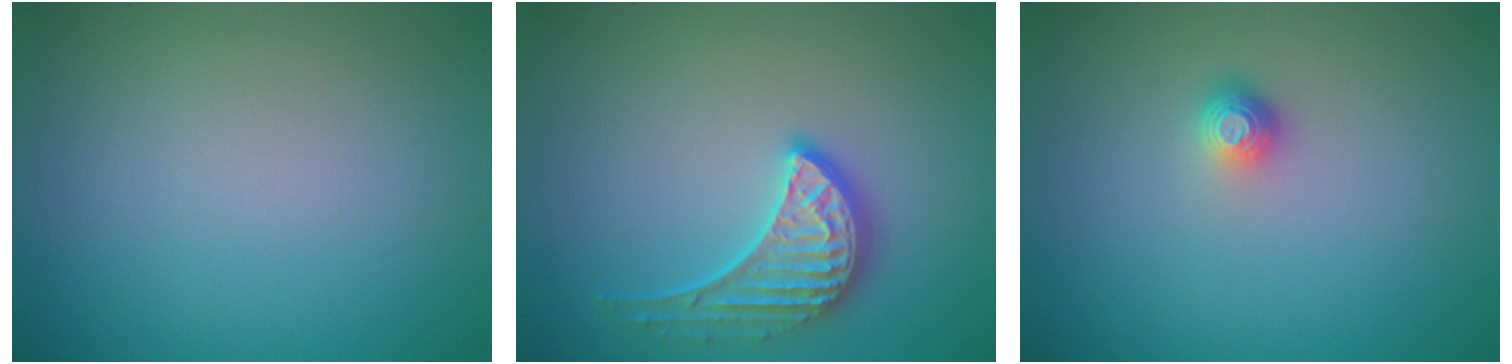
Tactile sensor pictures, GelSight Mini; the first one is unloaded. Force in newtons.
{"total": 3.5, "press": 3.1, "slide": 1.5}
{"total": 1.2, "press": 1.0, "slide": 0.7}